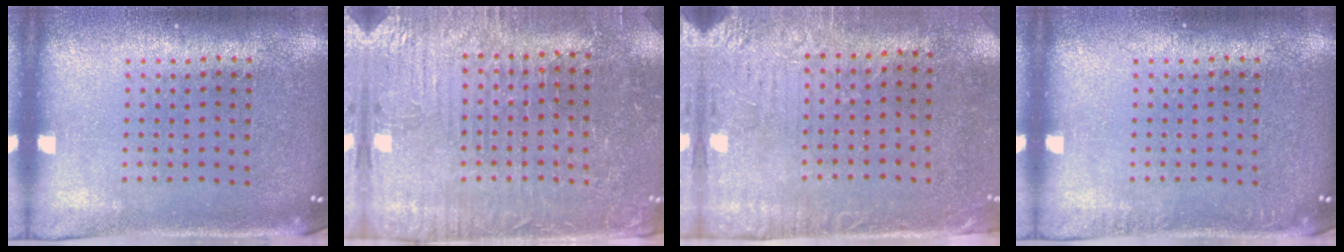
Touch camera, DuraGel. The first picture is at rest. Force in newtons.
{"total": 3.5, "press": 3.5, "slide": 0.6}
{"total": 3.2, "press": 2.5, "slide": 2.1}
{"total": 0.5, "press": 0.5, "slide": 0.0}